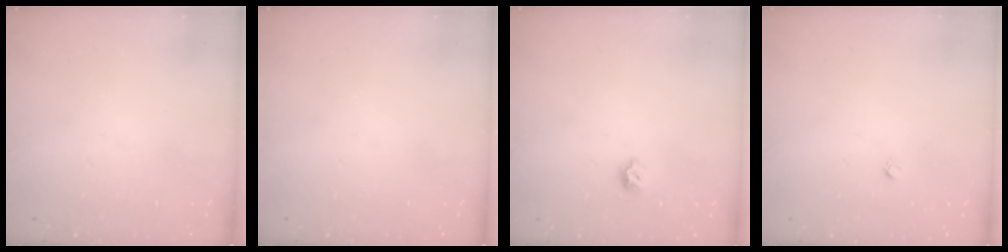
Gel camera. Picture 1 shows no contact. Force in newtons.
{"total": 0.0}
{"total": 4.0, "press": 3.9, "slide": 0.8}
{"total": 1.6, "press": 1.5, "slide": 0.1}